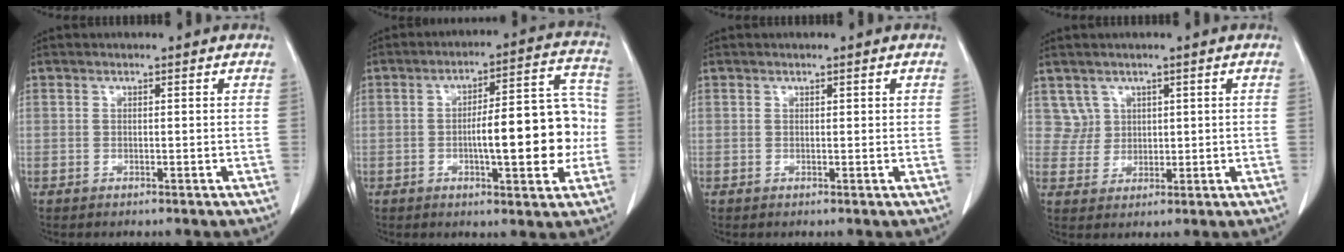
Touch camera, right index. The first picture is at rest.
{"total": 13.8, "force": [-1.7, 3.5, 13.2], "torque": [-0.185, 0.029, -0.020]}
{"total": 0.7, "force": [0.4, 0.3, 0.5], "torque": [-0.005, 0.002, 0.005]}
{"total": 3.7, "force": [2.0, 3.1, -0.3], "torque": [0.016, 0.008, 0.038]}